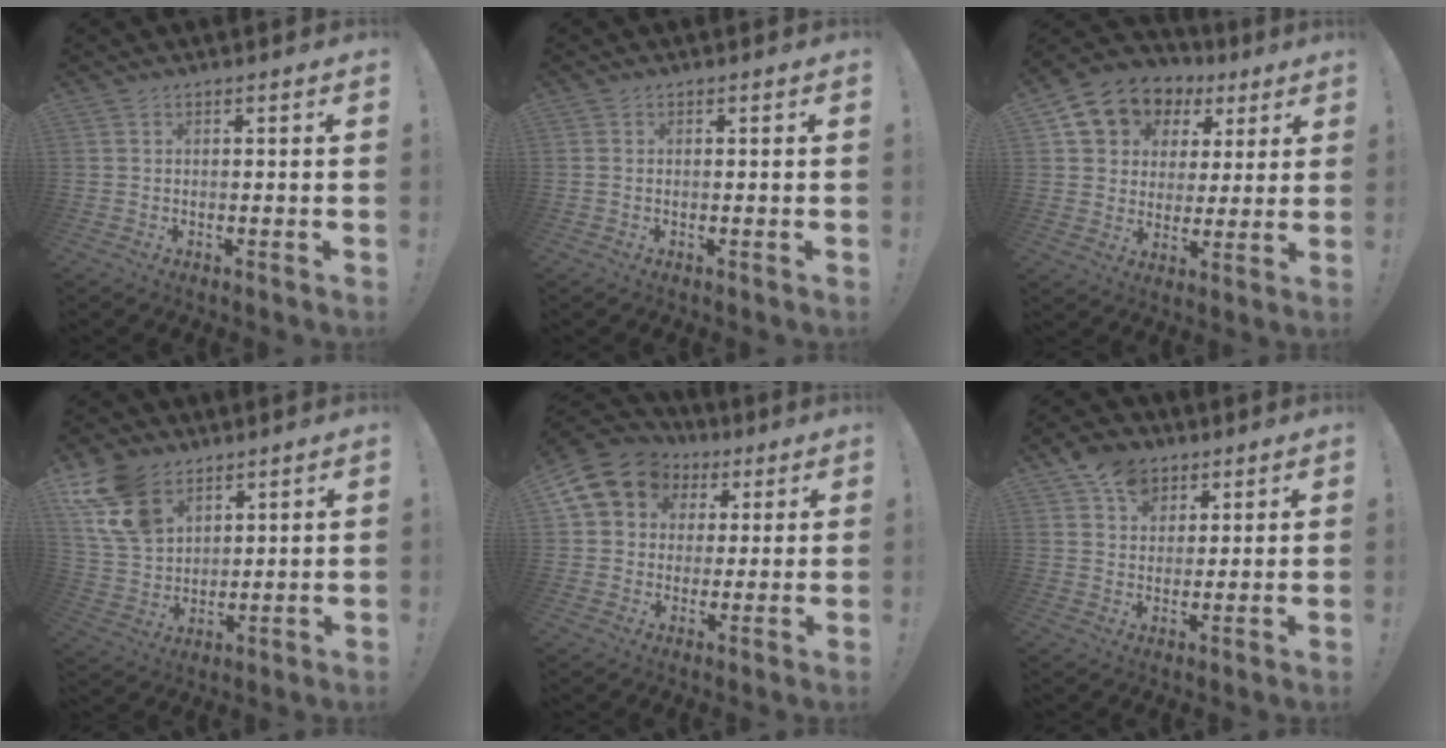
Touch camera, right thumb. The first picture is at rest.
{"total": 0.0}
{"total": 11.2, "force": [5.7, 8.8, 3.8], "torque": [-0.067, -0.034, 0.118]}
{"total": 15.1, "force": [8.7, 9.9, 7.3], "torque": [-0.146, -0.037, 0.173]}
{"total": 12.7, "force": [5.0, 10.5, 5.1], "torque": [-0.074, -0.022, 0.103]}
{"total": 10.1, "force": [5.5, 7.6, 3.7], "torque": [-0.050, -0.025, 0.107]}